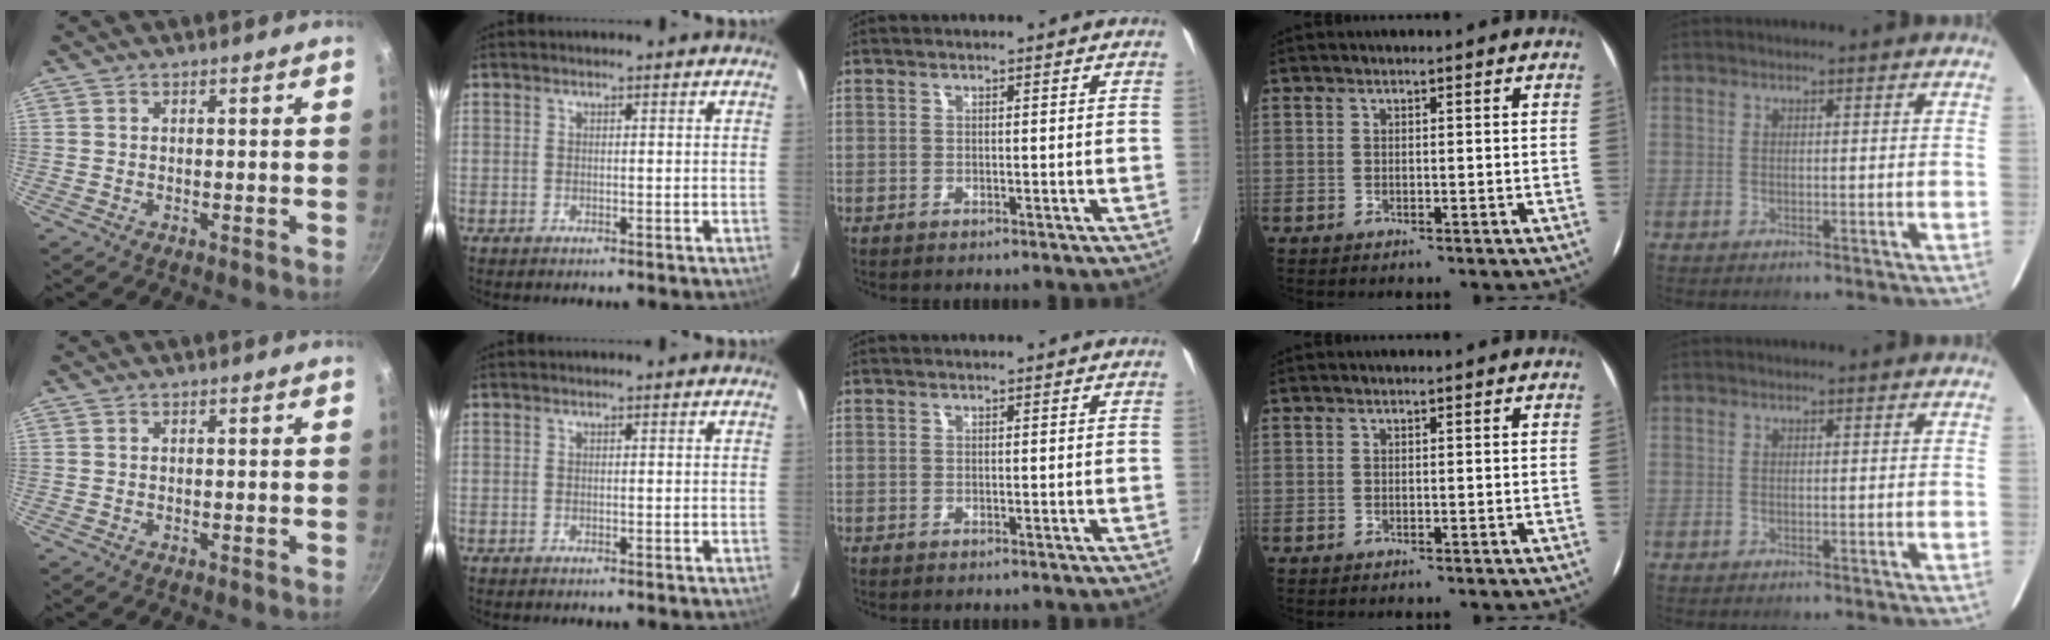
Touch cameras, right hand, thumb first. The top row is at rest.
{}